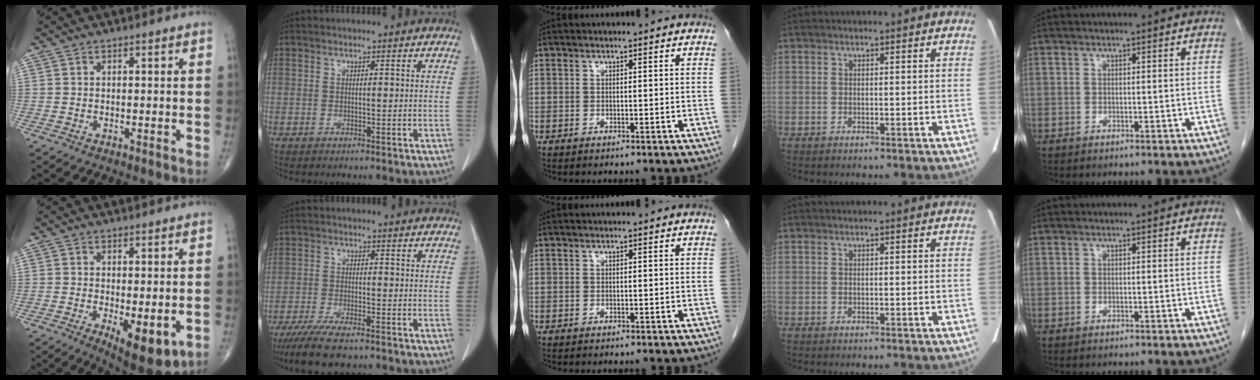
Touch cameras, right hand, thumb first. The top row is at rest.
{"thumb": {"total": 8.9, "force": [-2.1, 3.7, 7.8], "torque": [-0.107, -0.022, -0.022]}, "index": {"total": 8.5, "force": [-6.8, 1.5, 4.8], "torque": [-0.080, -0.018, -0.109]}}